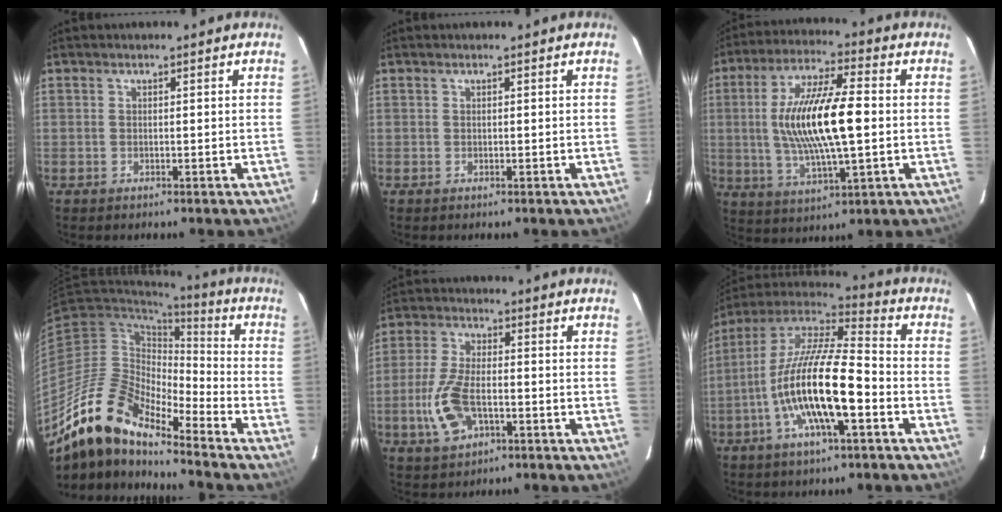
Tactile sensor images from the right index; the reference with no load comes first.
{"total": 0.0}
{"total": 16.4, "force": [0.2, 4.3, 15.8], "torque": [-0.301, 0.004, 0.006]}
{"total": 16.9, "force": [-13.9, 4.3, 8.6], "torque": [-0.145, -0.013, -0.275]}
{"total": 10.0, "force": [-3.3, 4.8, 8.1], "torque": [-0.181, -0.003, -0.060]}
{"total": 18.7, "force": [-6.3, 4.4, 17.1], "torque": [-0.316, -0.016, -0.124]}